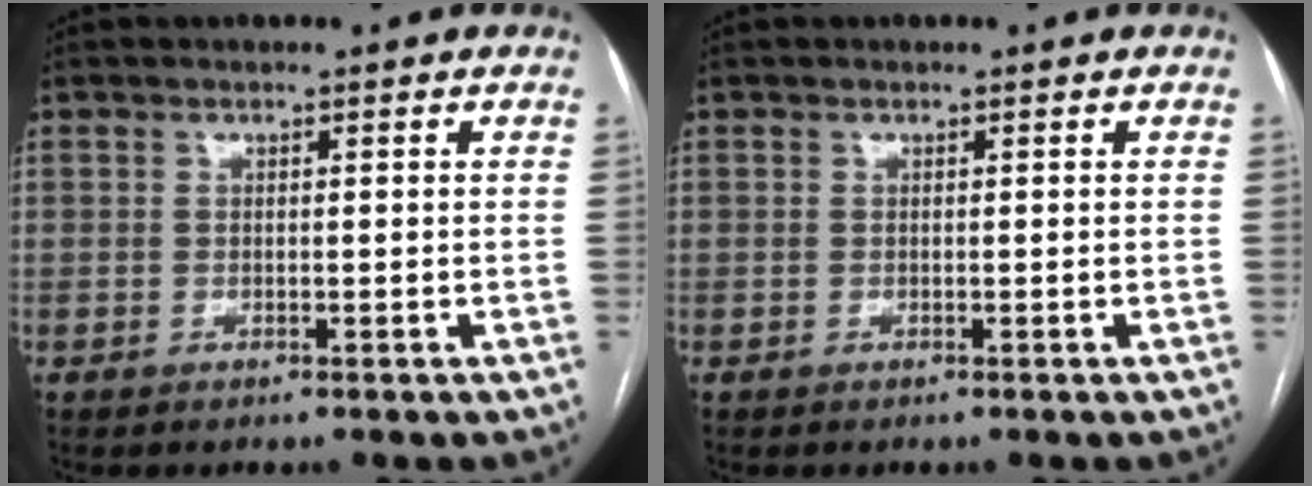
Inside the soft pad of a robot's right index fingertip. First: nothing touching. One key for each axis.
{"total": 0.0}